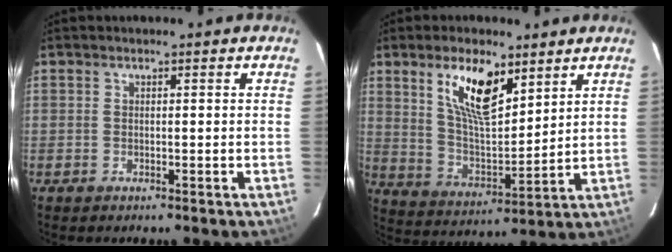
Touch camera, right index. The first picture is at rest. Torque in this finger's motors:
{"motor_torque": [1.01, 0.86, 0.44, 0.16]}